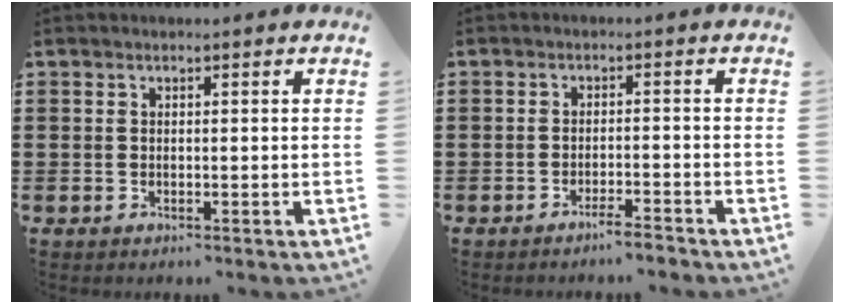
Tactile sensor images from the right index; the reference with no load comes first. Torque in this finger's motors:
{"motor_torque": [-0.50, 0.86, -0.70, -0.21]}